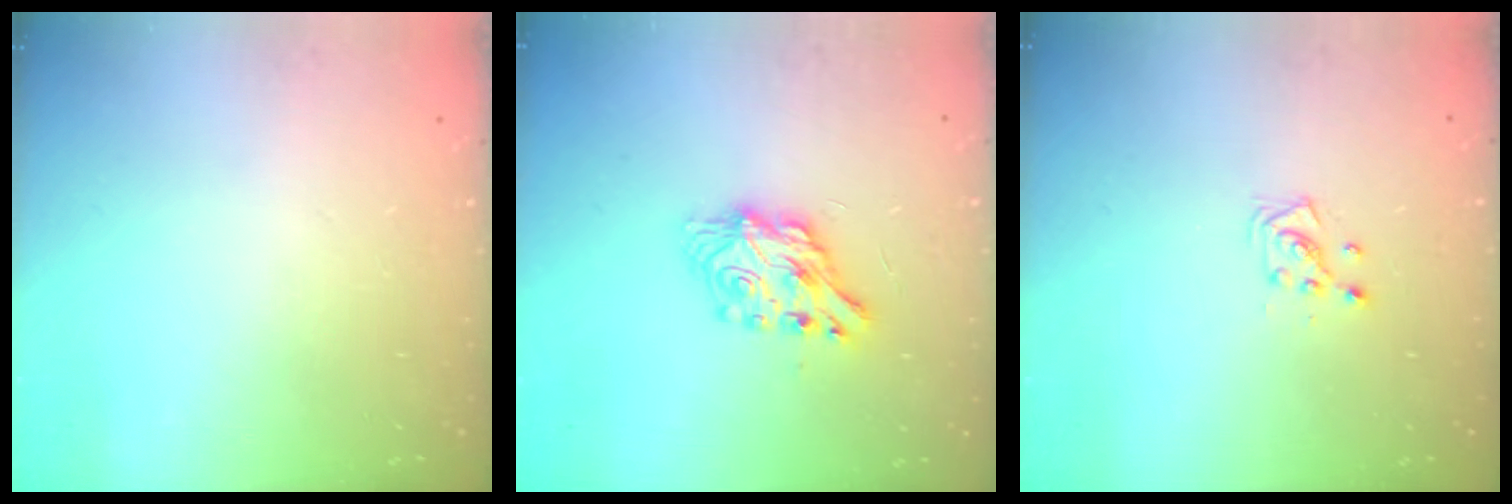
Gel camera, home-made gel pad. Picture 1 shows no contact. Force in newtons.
{"total": 7.1, "press": 7.1, "slide": 0.3}
{"total": 3.3, "press": 3.2, "slide": 0.5}